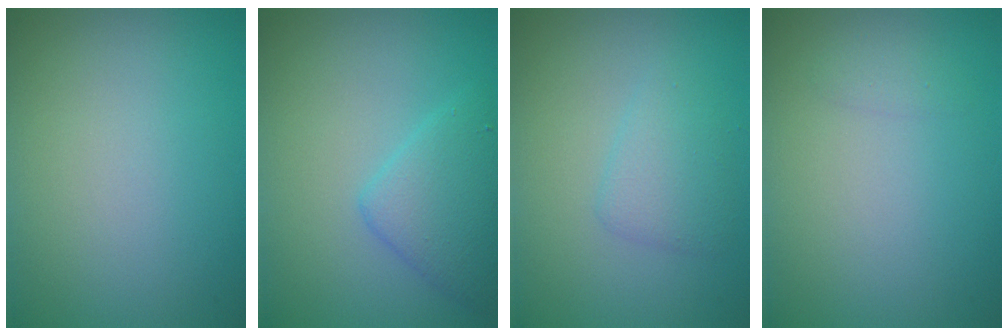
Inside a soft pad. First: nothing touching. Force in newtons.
{"total": 3.3, "press": 3.3, "slide": 0.1}
{"total": 2.1, "press": 2.1, "slide": 0.0}
{"total": 0.7, "press": 0.7, "slide": 0.0}